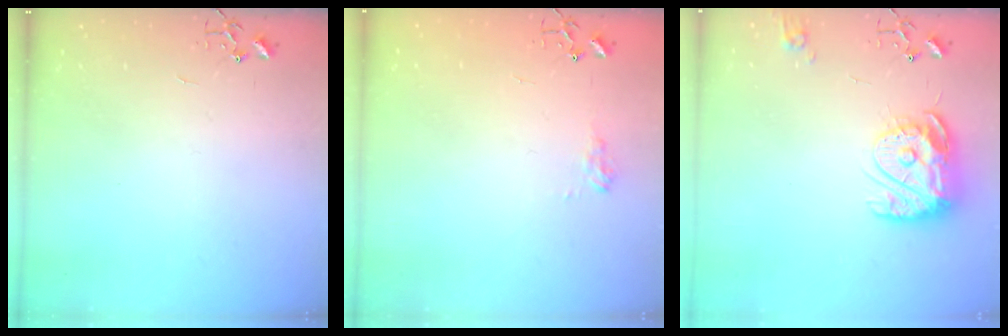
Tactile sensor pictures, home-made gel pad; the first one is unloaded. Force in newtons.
{"total": 7.8, "press": 7.8, "slide": 0.7}
{"total": 15.4, "press": 15.3, "slide": 1.3}